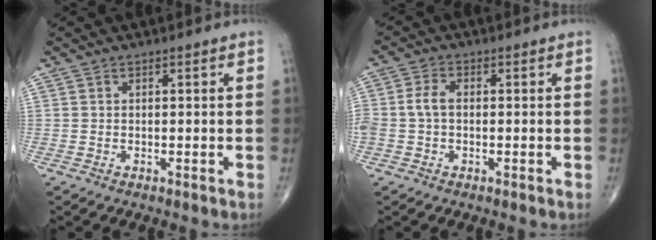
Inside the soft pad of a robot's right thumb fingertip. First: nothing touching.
{"total": 3.9, "force": [-0.3, 2.5, 2.9], "torque": [-0.073, 0.010, -0.011]}